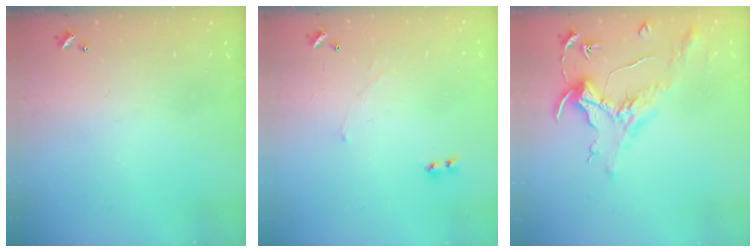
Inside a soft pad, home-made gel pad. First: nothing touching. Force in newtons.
{"total": 2.4, "press": 2.3, "slide": 0.5}
{"total": 1.6, "press": 1.4, "slide": 0.7}